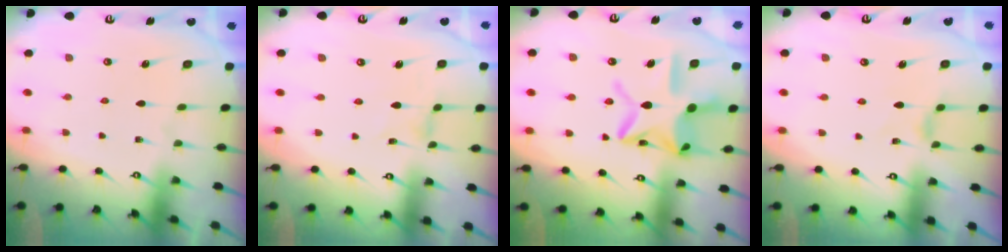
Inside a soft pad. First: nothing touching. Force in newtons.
{"total": 0.0}
{"total": 17.9, "press": 17.8, "slide": 1.3}
{"total": 1.6, "press": 1.6, "slide": 0.4}